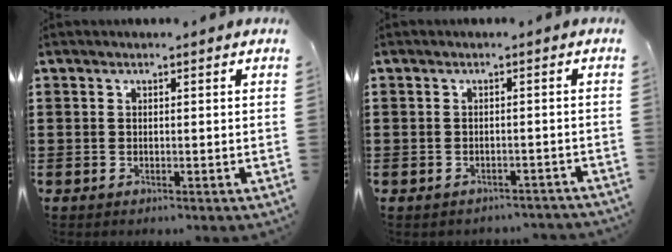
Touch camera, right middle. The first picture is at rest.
{"total": 1.3, "force": [-1.3, 0.2, 0.1], "torque": [-0.008, 0.000, -0.028]}